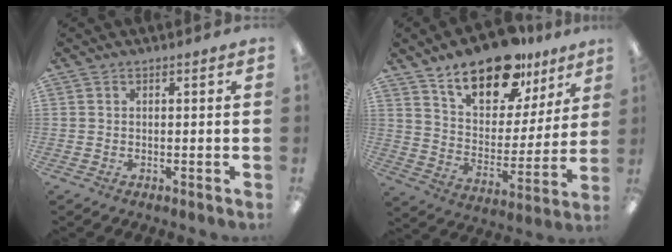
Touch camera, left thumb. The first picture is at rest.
{"total": 18.6, "force": [13.6, 8.7, 9.2], "torque": [-0.151, -0.080, 0.239]}